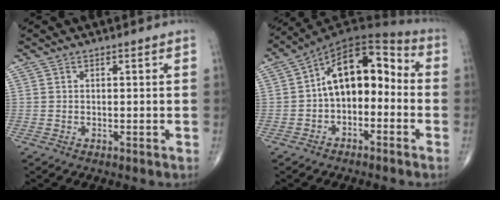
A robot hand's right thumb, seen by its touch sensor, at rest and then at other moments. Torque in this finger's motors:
{"motor_torque": [0.97, 1.61, 0.95, 0.60, 0.13]}